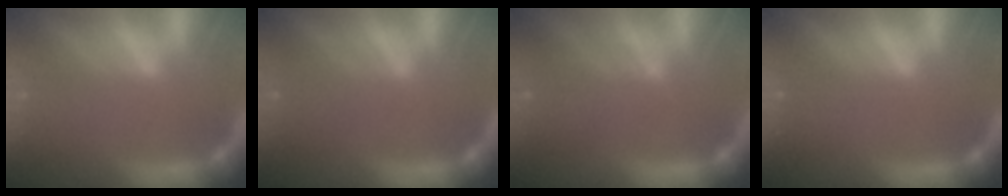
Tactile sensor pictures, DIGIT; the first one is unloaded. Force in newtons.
{"total": 2.4}
{"total": 3.5}
{"total": 0.0}